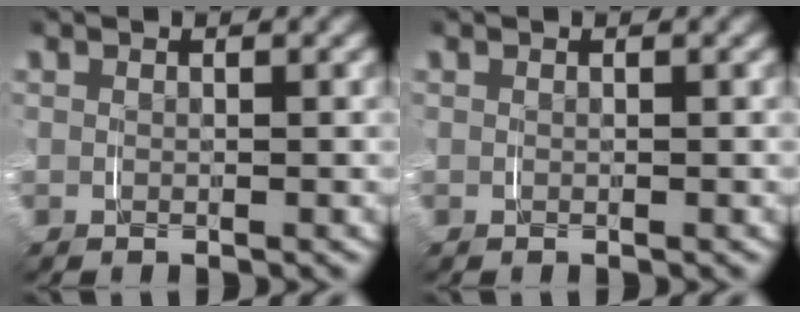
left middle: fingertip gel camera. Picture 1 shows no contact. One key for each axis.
{"total": 0.0}